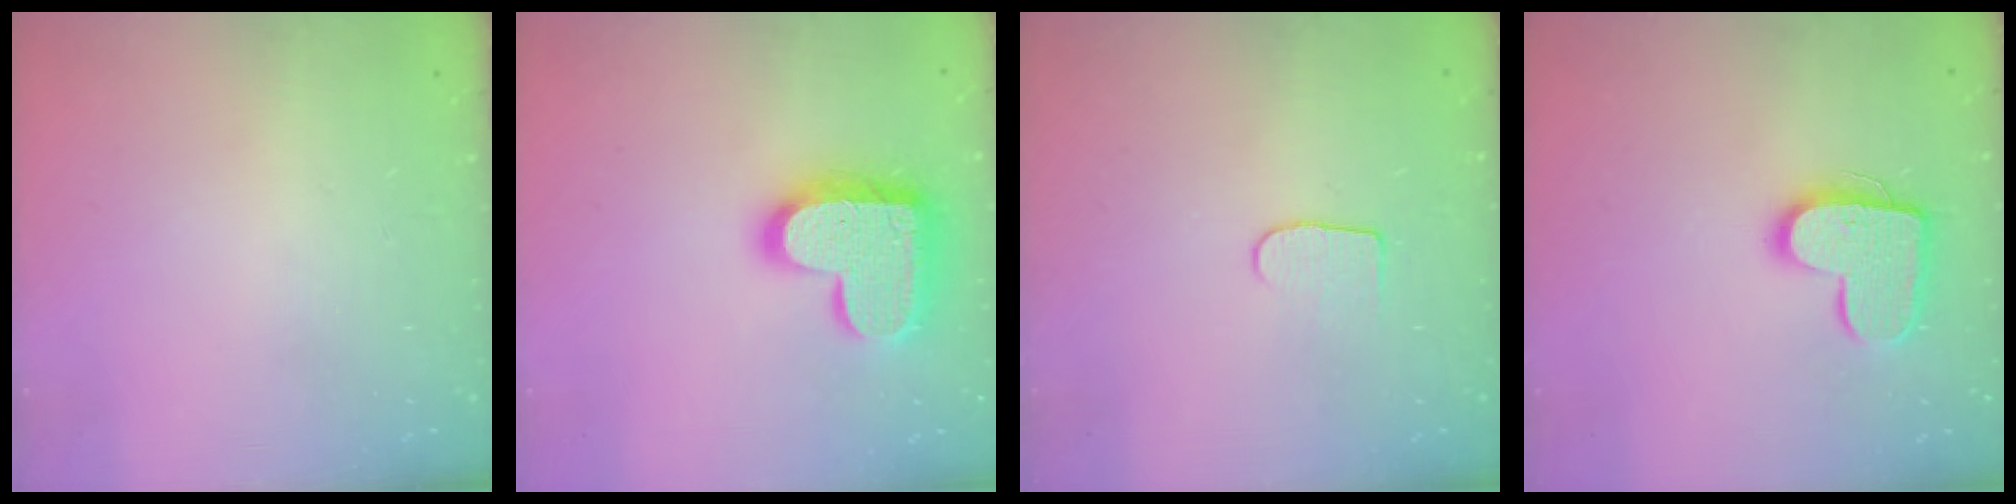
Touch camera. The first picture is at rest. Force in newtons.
{"total": 19.0, "press": 19.0, "slide": 1.1}
{"total": 5.8, "press": 5.8, "slide": 0.5}
{"total": 14.5, "press": 14.5, "slide": 0.9}